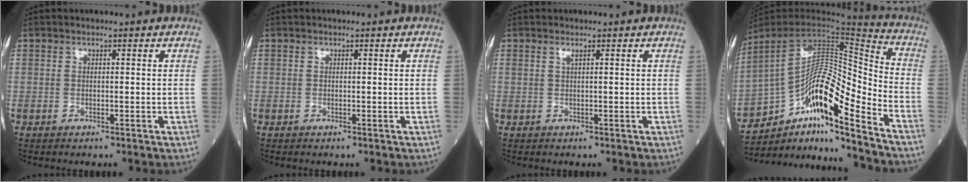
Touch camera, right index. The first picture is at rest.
{"total": 0.0}
{"total": 0.5, "force": [0.4, -0.1, 0.3], "torque": [-0.014, 0.004, 0.014]}
{"total": 17.7, "force": [-11.9, 1.8, 13.0], "torque": [-0.216, 0.031, -0.204]}